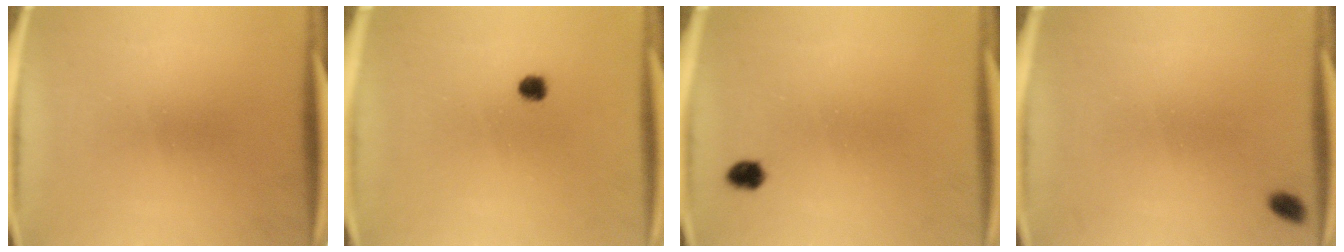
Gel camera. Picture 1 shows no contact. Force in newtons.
{"total": 2.0}
{"total": 2.1}
{"total": 4.1}